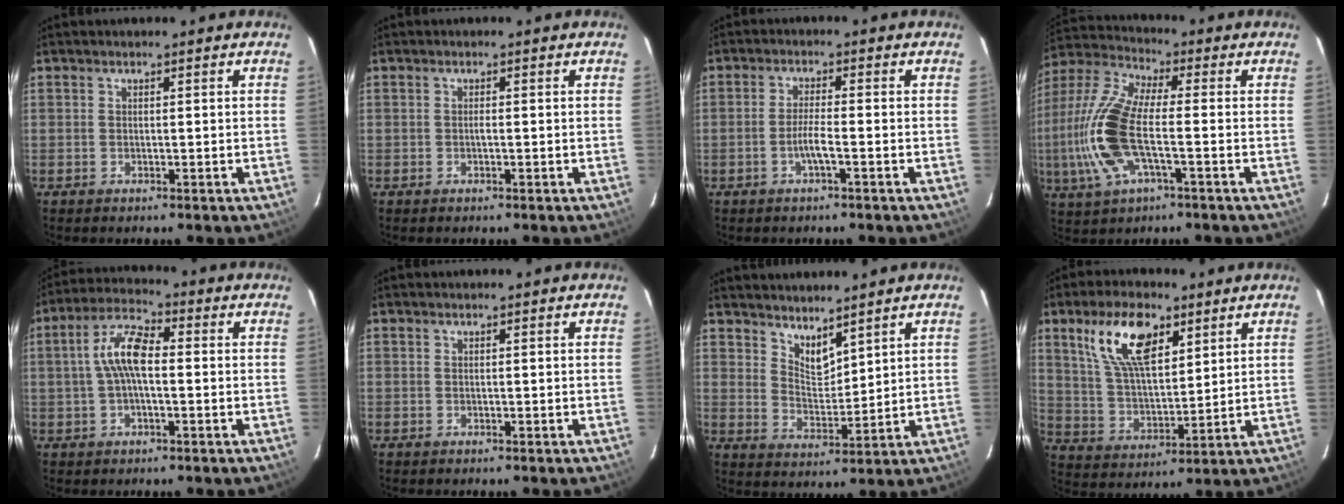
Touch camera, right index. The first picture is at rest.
{"total": 0.5, "force": [-0.2, 0.1, 0.5], "torque": [-0.008, 0.003, -0.006]}
{"total": 3.0, "force": [-1.5, -0.2, 2.6], "torque": [-0.052, -0.003, -0.029]}
{"total": 15.8, "force": [-3.0, 5.3, 14.6], "torque": [-0.328, 0.000, -0.066]}
{"total": 8.0, "force": [0.0, 3.0, 7.4], "torque": [-0.154, 0.021, -0.004]}
{"total": 0.0}
{"total": 5.7, "force": [4.9, 2.0, 2.2], "torque": [-0.030, -0.006, 0.091]}
{"total": 13.4, "force": [7.0, 6.0, 9.7], "torque": [-0.183, 0.018, 0.140]}